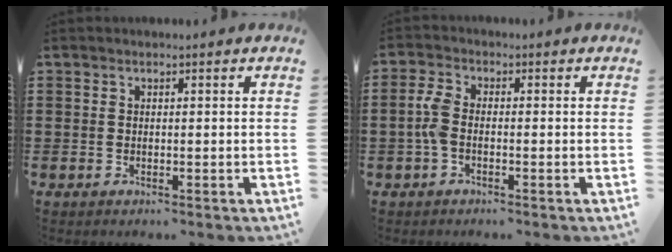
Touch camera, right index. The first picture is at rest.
{"total": 3.5, "force": [-0.8, 1.6, 3.0], "torque": [-0.075, -0.003, -0.021]}